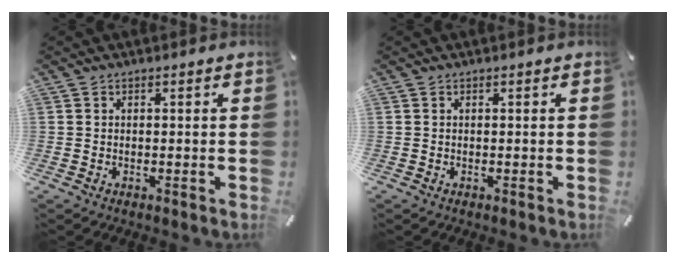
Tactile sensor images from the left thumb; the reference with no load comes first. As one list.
[{"total": 0.0}]